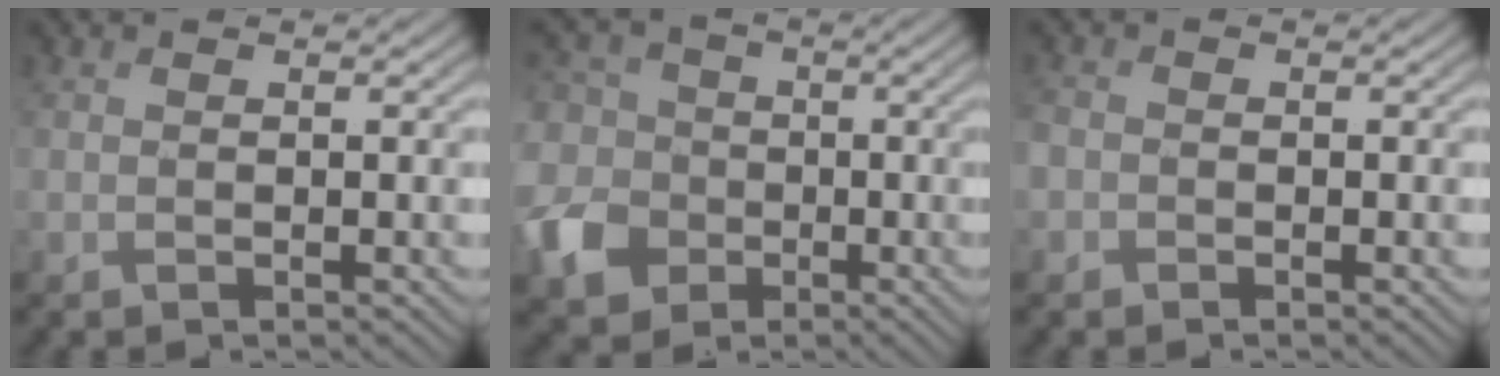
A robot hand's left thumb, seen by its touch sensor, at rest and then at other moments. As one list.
[{"total": 10.1, "force": [-2.9, 8.4, 4.7], "torque": [-0.150, -0.013, -0.070]}, {"total": 1.8, "force": [-0.8, 1.5, 0.6], "torque": [-0.016, -0.002, -0.026]}]